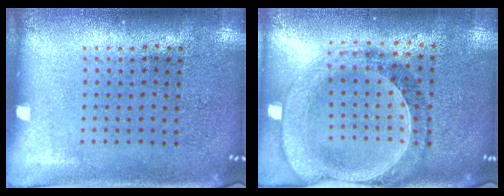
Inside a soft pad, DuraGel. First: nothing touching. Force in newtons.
{"total": 1.6, "press": 1.5, "slide": 0.3}